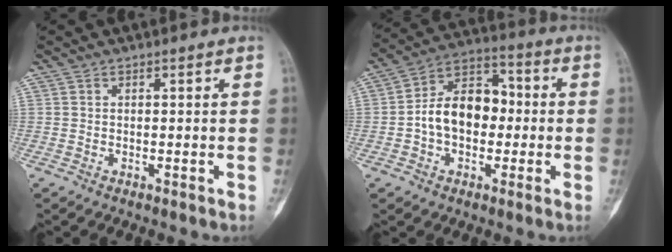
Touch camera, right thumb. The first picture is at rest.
{"total": 12.7, "force": [-1.0, 8.8, 9.1], "torque": [-0.130, 0.044, -0.028]}